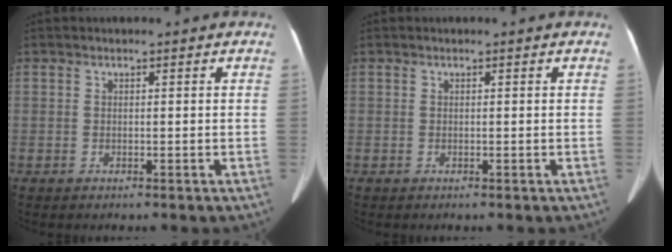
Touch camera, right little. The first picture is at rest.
{"total": 0.0}